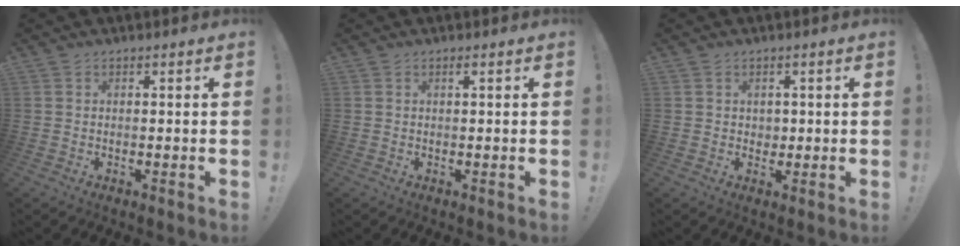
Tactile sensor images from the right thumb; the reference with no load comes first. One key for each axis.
{"total": 0.8, "fx": 0.2, "fy": -0.1, "fz": 0.8, "tx": -0.011, "ty": 0.000, "tz": 0.001}
{"total": 2.5, "fx": 0.9, "fy": 2.3, "fz": 0.2, "tx": 0.007, "ty": -0.005, "tz": 0.015}